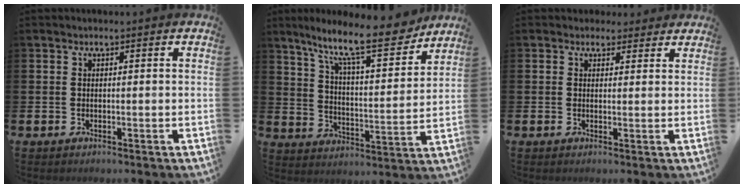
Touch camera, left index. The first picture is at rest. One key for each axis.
{"total": 12.6, "fx": 10.4, "fy": 2.2, "fz": 6.8, "tx": -0.140, "ty": -0.061, "tz": 0.172}
{"total": 2.2, "fx": 2.0, "fy": 1.0, "fz": -0.2, "tx": 0.006, "ty": -0.003, "tz": 0.035}